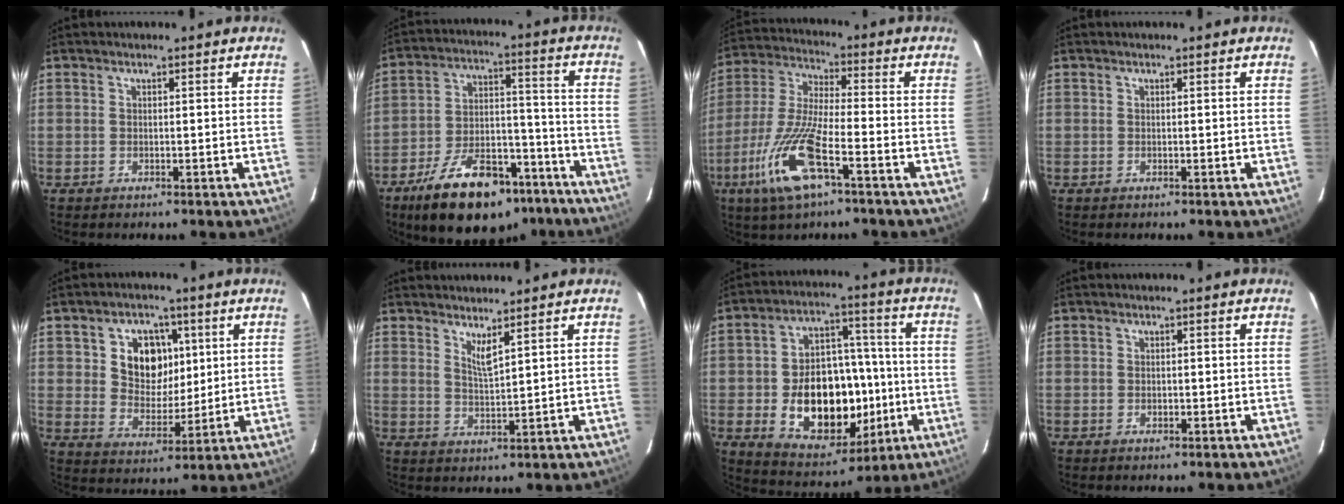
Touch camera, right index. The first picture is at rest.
{"total": 21.6, "force": [-15.2, 9.7, 12.0], "torque": [-0.216, 0.012, -0.224]}
{"total": 15.5, "force": [-7.4, 3.6, 13.1], "torque": [-0.290, -0.018, -0.150]}
{"total": 0.0}
{"total": 10.3, "force": [3.0, 8.1, 5.7], "torque": [-0.108, 0.012, 0.059]}
{"total": 3.4, "force": [2.5, 0.2, 2.3], "torque": [-0.040, -0.007, 0.043]}
{"total": 20.0, "force": [-3.9, 13.1, 14.5], "torque": [-0.274, 0.023, -0.036]}
{"total": 1.1, "force": [-0.2, 0.9, 0.6], "torque": [-0.008, 0.002, -0.004]}